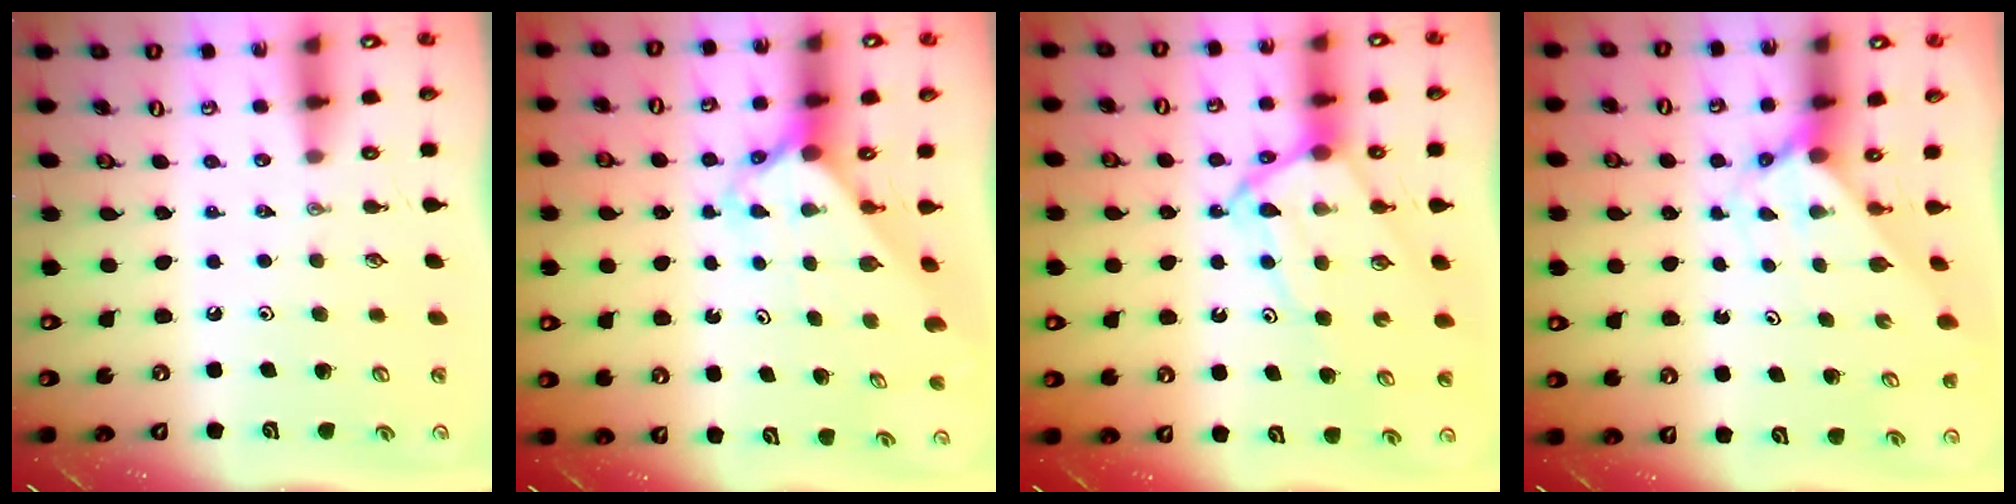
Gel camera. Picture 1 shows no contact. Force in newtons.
{"total": 2.6, "press": 2.6, "slide": 0.1}
{"total": 10.4, "press": 10.3, "slide": 0.9}
{"total": 2.0, "press": 2.0, "slide": 0.2}